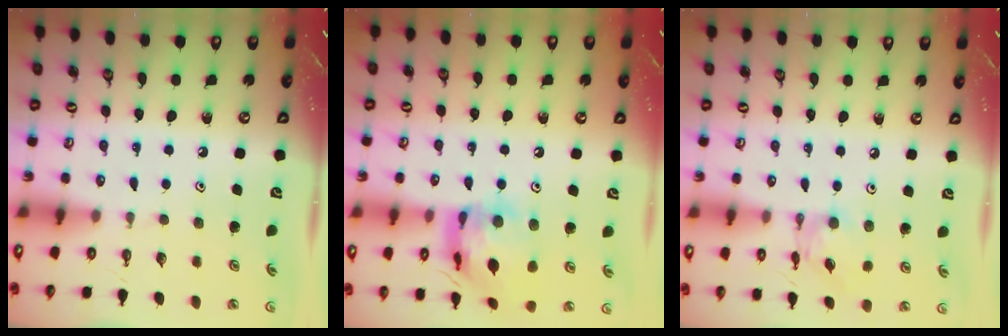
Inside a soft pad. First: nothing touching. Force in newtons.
{"total": 15.6, "press": 15.5, "slide": 1.8}
{"total": 4.4, "press": 4.4, "slide": 0.3}